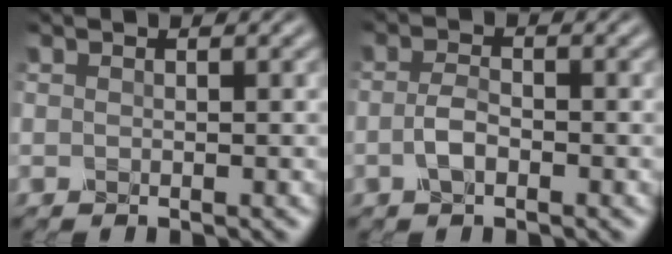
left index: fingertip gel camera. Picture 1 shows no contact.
{"total": 2.1, "force": [-0.7, 0.9, 1.7], "torque": [-0.039, 0.001, -0.018]}